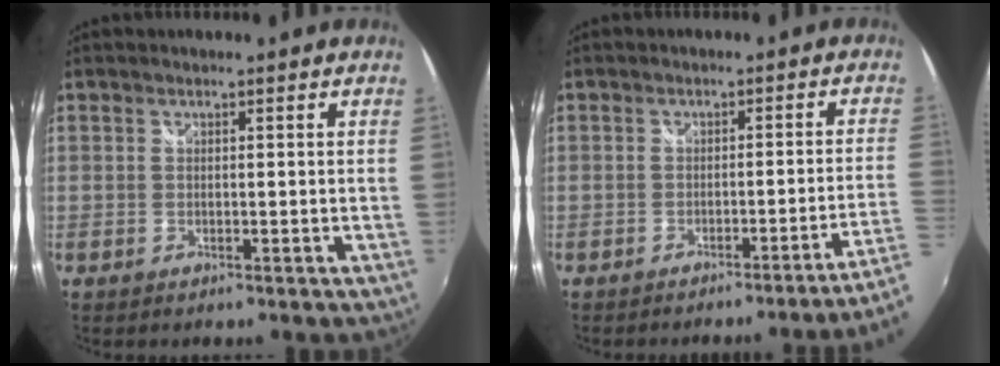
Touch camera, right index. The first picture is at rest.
{"total": 5.5, "force": [-3.5, -2.5, 3.4], "torque": [-0.052, -0.018, -0.044]}